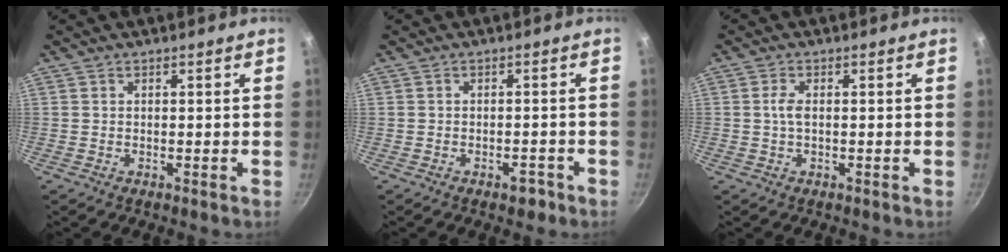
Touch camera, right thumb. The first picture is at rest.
{"total": 2.6, "force": [-1.7, 1.3, 1.5], "torque": [-0.013, 0.020, -0.013]}
{"total": 2.1, "force": [-0.1, 1.0, 1.9], "torque": [-0.042, 0.005, -0.004]}